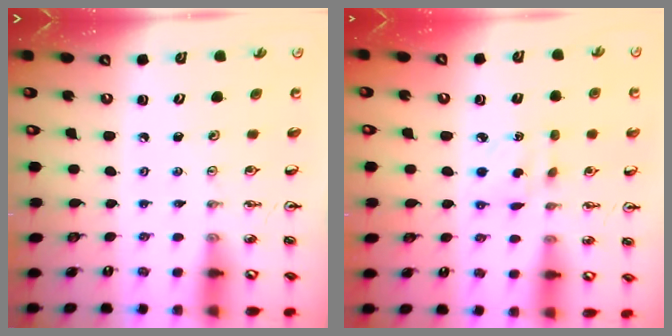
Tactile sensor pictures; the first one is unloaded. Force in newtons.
{"total": 3.7, "press": 3.7, "slide": 0.3}